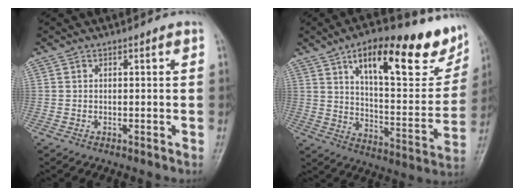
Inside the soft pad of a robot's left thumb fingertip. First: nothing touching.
{"total": 23.3, "force": [13.8, 8.4, 16.8], "torque": [-0.195, -0.046, 0.212]}